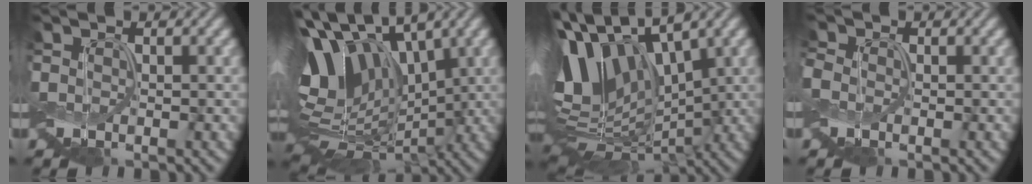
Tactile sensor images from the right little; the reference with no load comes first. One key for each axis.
{"total": 12.6, "fx": 2.2, "fy": 8.3, "fz": 9.3, "tx": -0.193, "ty": 0.008, "tz": 0.044}
{"total": 11.2, "fx": 1.6, "fy": 6.9, "fz": 8.7, "tx": -0.188, "ty": 0.009, "tz": 0.021}
{"total": 1.3, "fx": -0.5, "fy": 1.1, "fz": 0.6, "tx": -0.021, "ty": 0.005, "tz": -0.012}